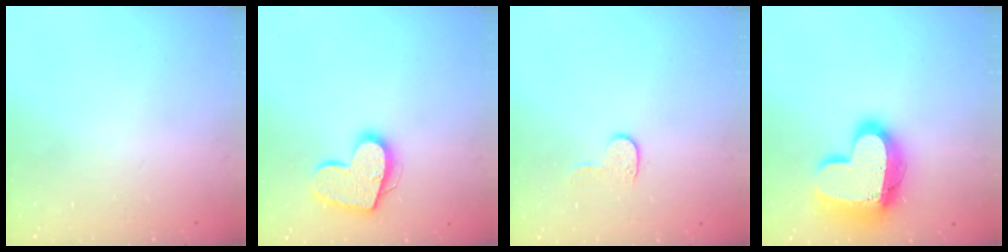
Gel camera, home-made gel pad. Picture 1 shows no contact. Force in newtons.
{"total": 15.3, "press": 15.3, "slide": 1.1}
{"total": 4.2, "press": 4.2, "slide": 0.3}
{"total": 18.9, "press": 18.8, "slide": 1.5}